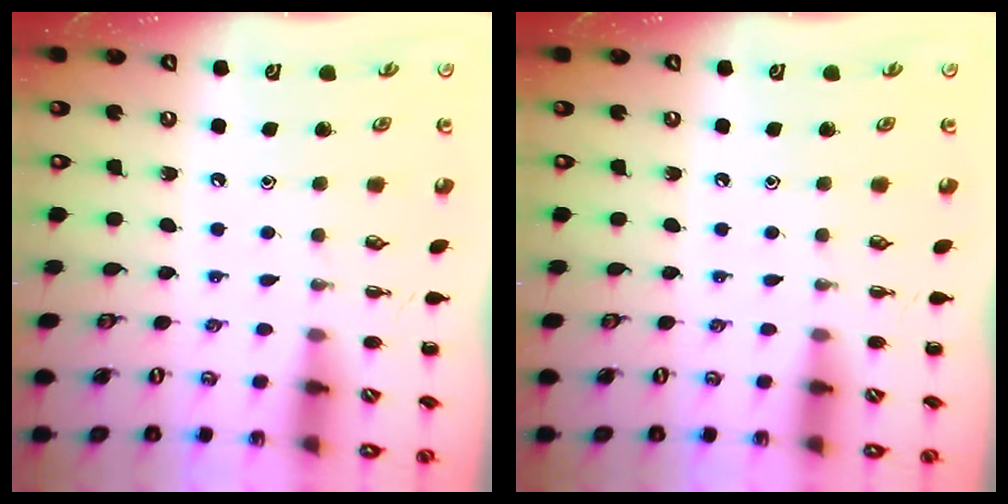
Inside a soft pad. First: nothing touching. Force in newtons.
{"total": 0.0}